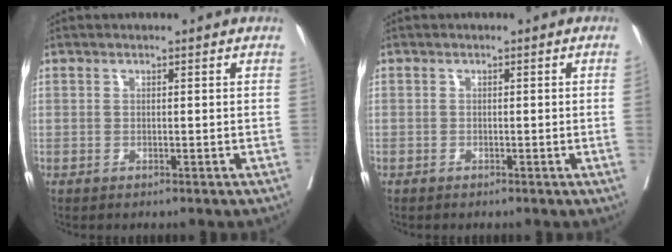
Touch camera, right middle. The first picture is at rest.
{"total": 0.7, "force": [-0.1, -0.2, 0.6], "torque": [-0.009, 0.000, -0.001]}